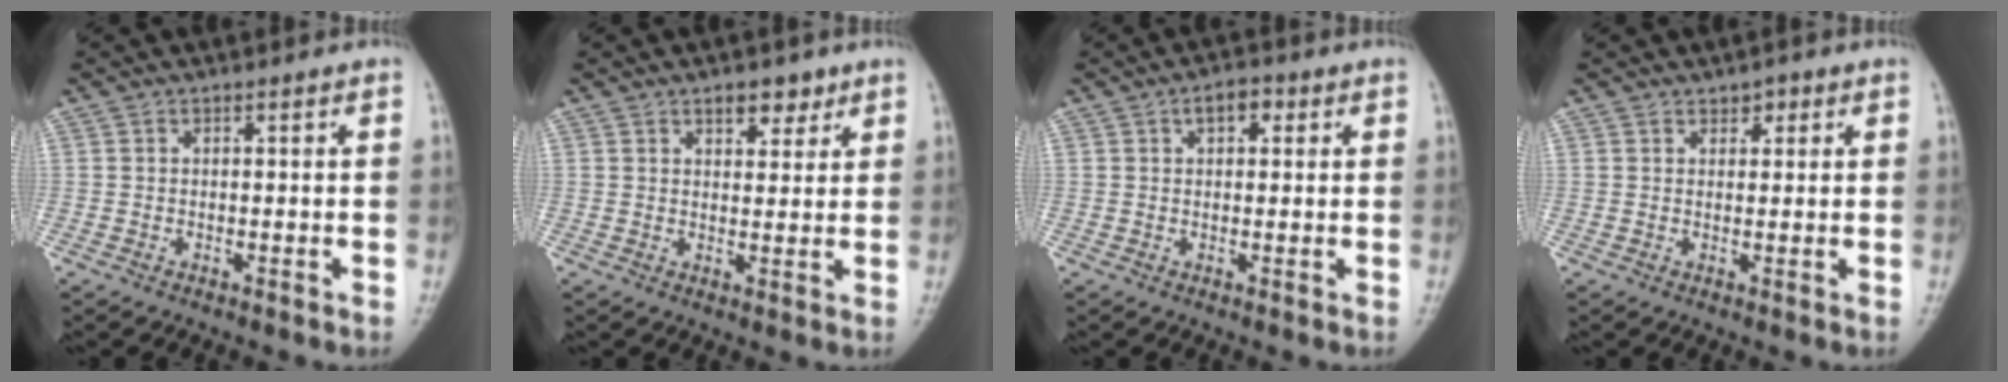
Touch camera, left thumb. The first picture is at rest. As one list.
[{"total": 4.2, "force": [2.6, 2.3, 2.3], "torque": [-0.005, -0.013, 0.037]}, {"total": 3.6, "force": [1.3, 2.1, 2.6], "torque": [-0.027, 0.009, 0.016]}, {"total": 1.8, "force": [1.1, 1.2, 0.8], "torque": [0.007, -0.003, 0.010]}]